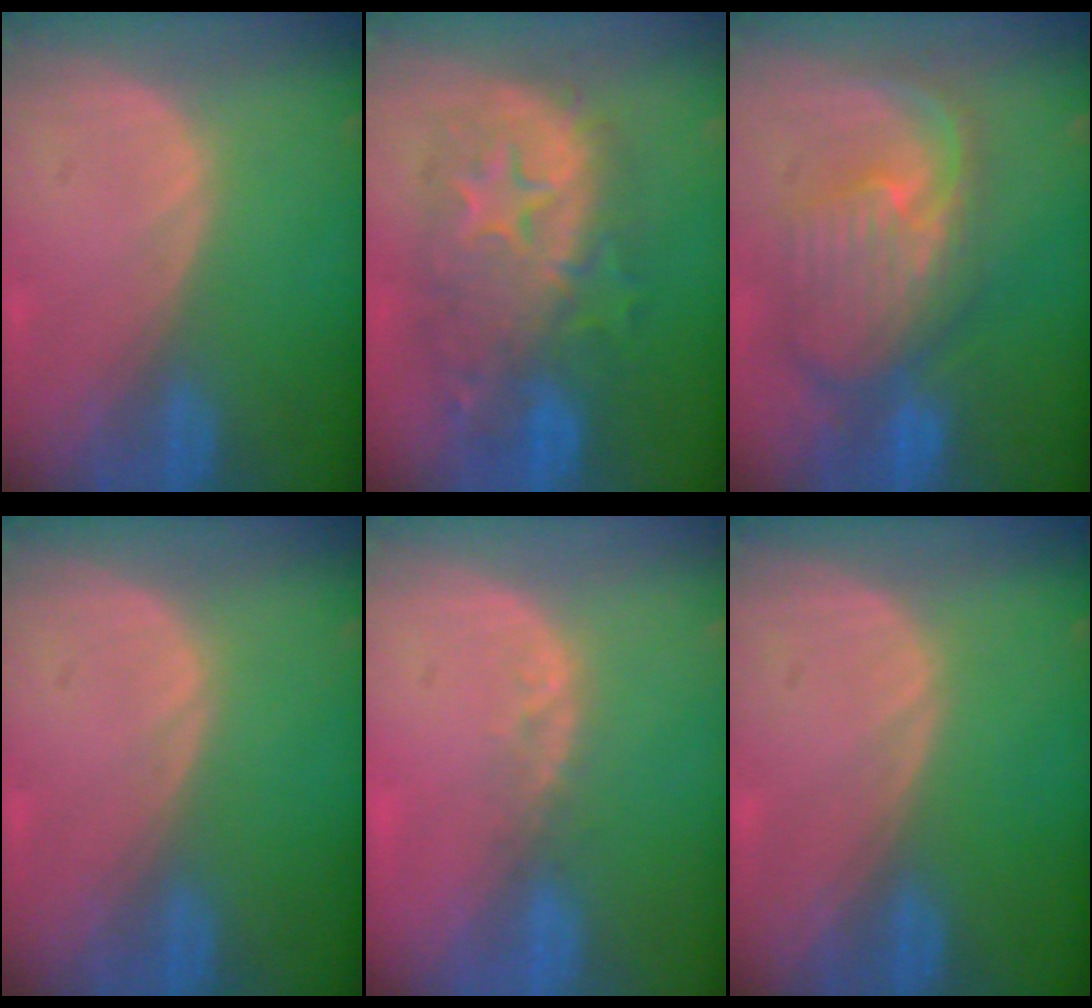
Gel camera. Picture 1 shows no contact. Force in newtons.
{"total": 11.2, "press": 11.1, "slide": 0.8}
{"total": 10.4, "press": 9.3, "slide": 4.7}
{"total": 0.0}
{"total": 2.1, "press": 1.8, "slide": 1.1}
{"total": 0.0}